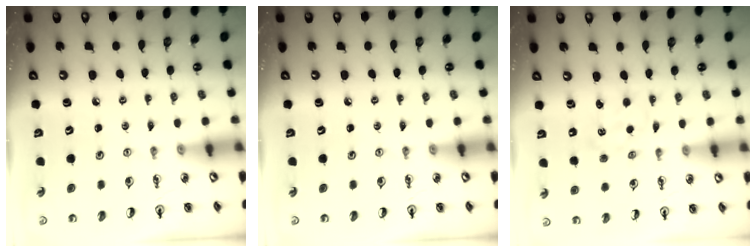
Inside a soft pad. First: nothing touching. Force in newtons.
{"total": 0.0}
{"total": 2.3, "press": 2.3, "slide": 0.4}